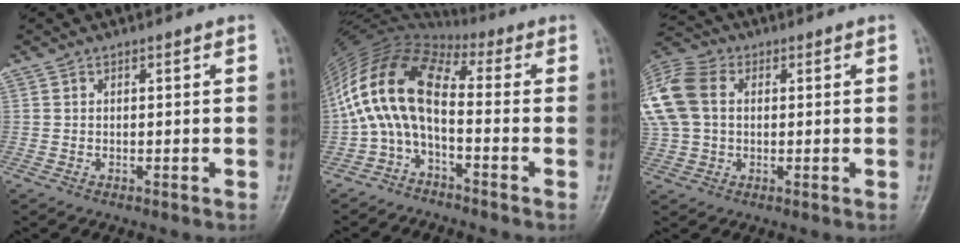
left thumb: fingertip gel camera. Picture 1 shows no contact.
{"total": 13.5, "force": [-2.0, 6.4, 11.7], "torque": [-0.229, 0.068, -0.055]}
{"total": 17.9, "force": [3.4, 13.4, 11.4], "torque": [-0.293, 0.047, 0.067]}